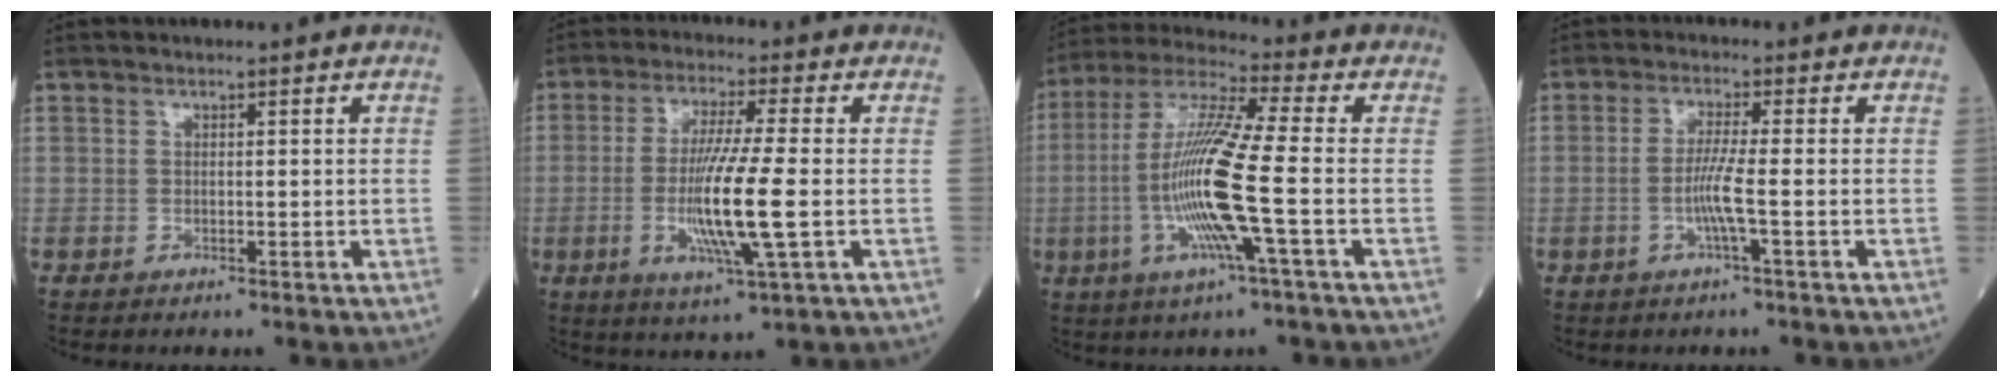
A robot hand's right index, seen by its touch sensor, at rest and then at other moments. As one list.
[{"total": 10.8, "force": [-1.7, -0.4, 10.6], "torque": [-0.211, -0.016, -0.037]}, {"total": 14.2, "force": [-2.9, -0.3, 13.9], "torque": [-0.286, -0.005, -0.067]}, {"total": 4.1, "force": [-1.1, -0.7, 3.9], "torque": [-0.080, -0.003, -0.025]}]